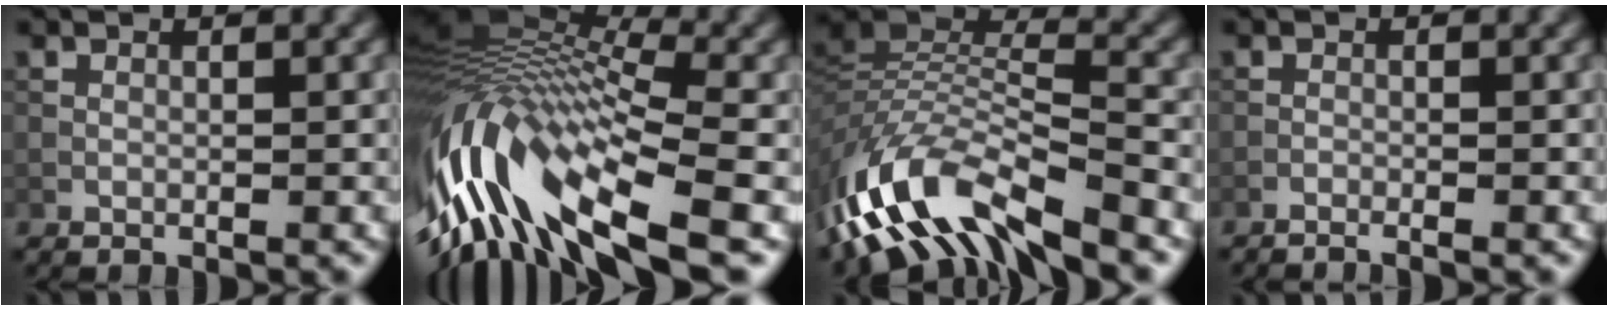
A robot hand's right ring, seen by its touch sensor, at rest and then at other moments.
{"total": 14.4, "force": [-2.8, 5.9, 12.8], "torque": [-0.276, 0.012, -0.043]}
{"total": 12.5, "force": [-8.4, 3.7, 8.5], "torque": [-0.172, 0.006, -0.159]}
{"total": 1.2, "force": [-1.0, -0.1, 0.6], "torque": [-0.020, 0.002, -0.022]}